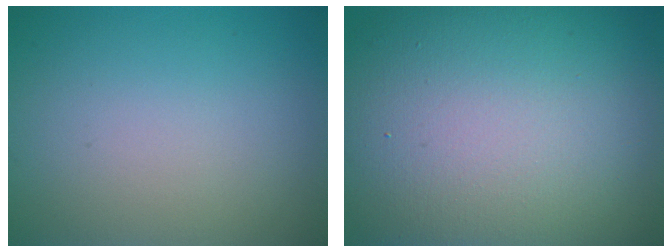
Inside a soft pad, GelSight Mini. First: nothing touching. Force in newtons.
{"total": 18.2, "press": 18.2, "slide": 1.2}